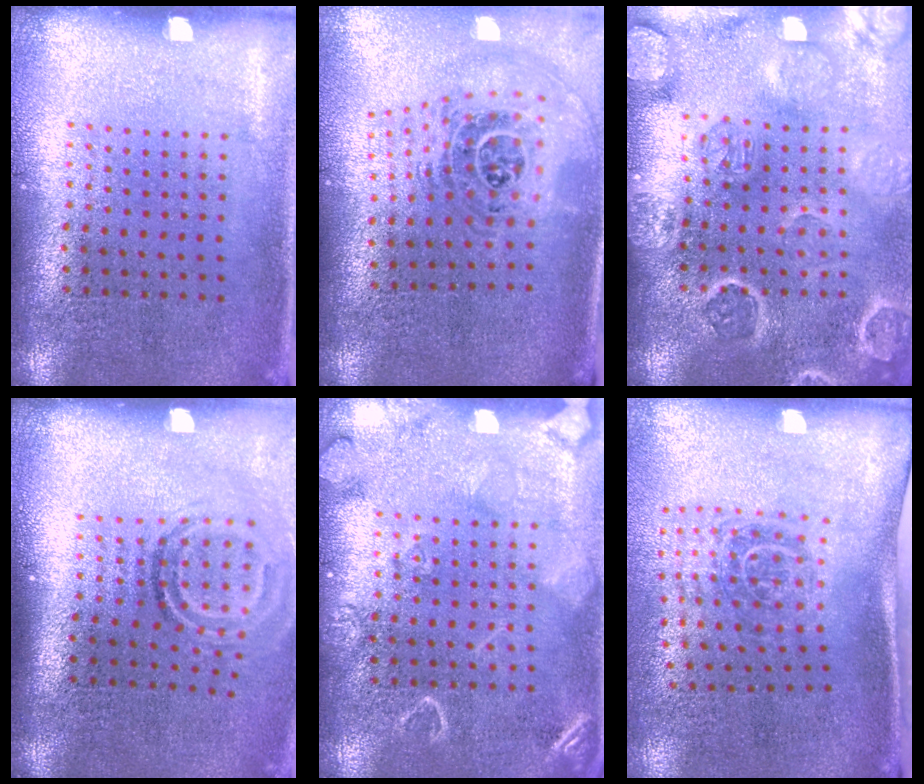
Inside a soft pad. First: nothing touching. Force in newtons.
{"total": 1.7, "press": 1.4, "slide": 0.9}
{"total": 3.4, "press": 3.2, "slide": 1.3}
{"total": 1.9, "press": 1.2, "slide": 1.4}
{"total": 2.9, "press": 2.9, "slide": 0.4}
{"total": 1.8, "press": 1.2, "slide": 1.4}